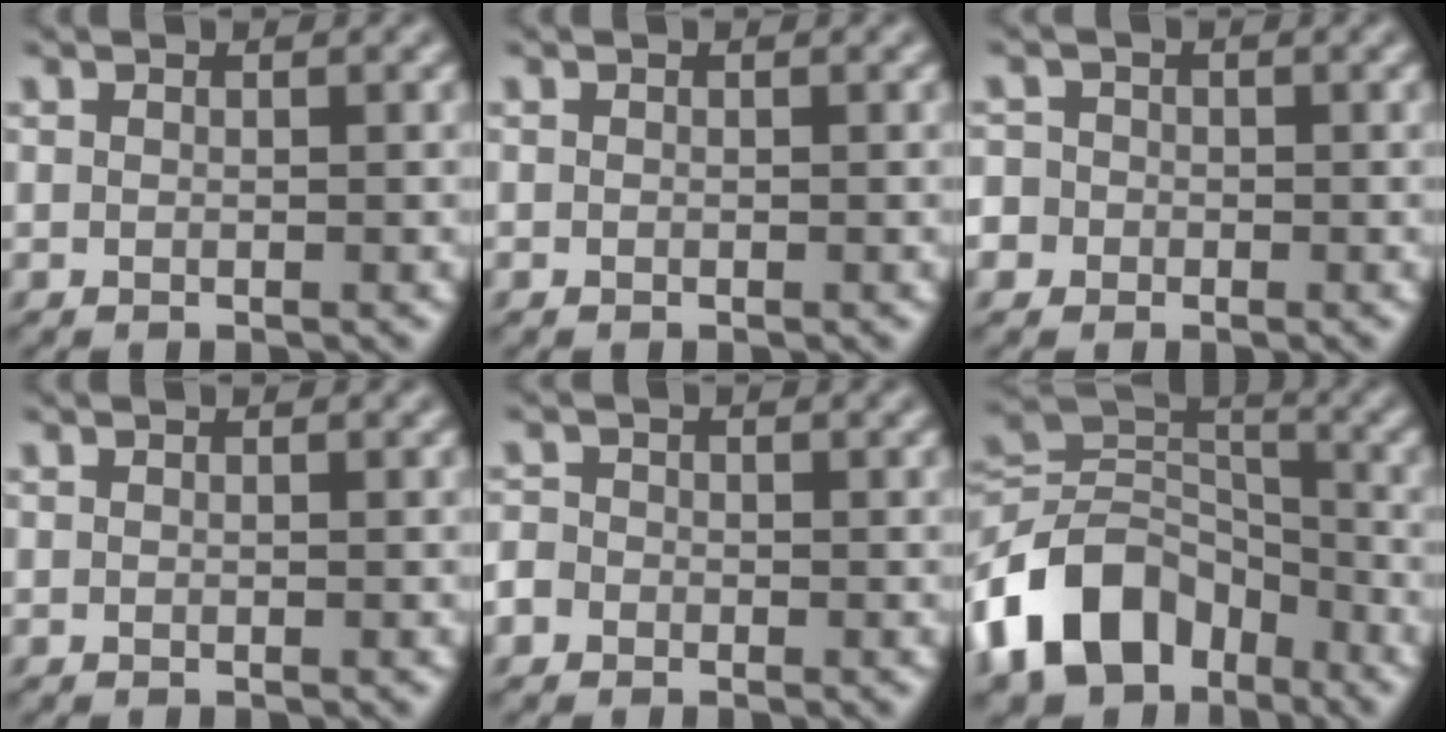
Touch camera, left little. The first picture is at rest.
{"total": 0.0}
{"total": 4.6, "force": [-1.6, 4.2, 1.1], "torque": [-0.015, 0.014, -0.057]}
{"total": 0.0}
{"total": 2.7, "force": [-1.3, 2.3, 0.7], "torque": [-0.005, 0.006, -0.037]}
{"total": 11.8, "force": [-6.5, 7.8, 6.0], "torque": [-0.120, 0.009, -0.138]}